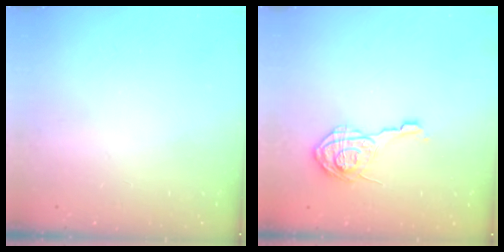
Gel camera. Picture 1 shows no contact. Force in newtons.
{"total": 12.7, "press": 12.7, "slide": 1.0}